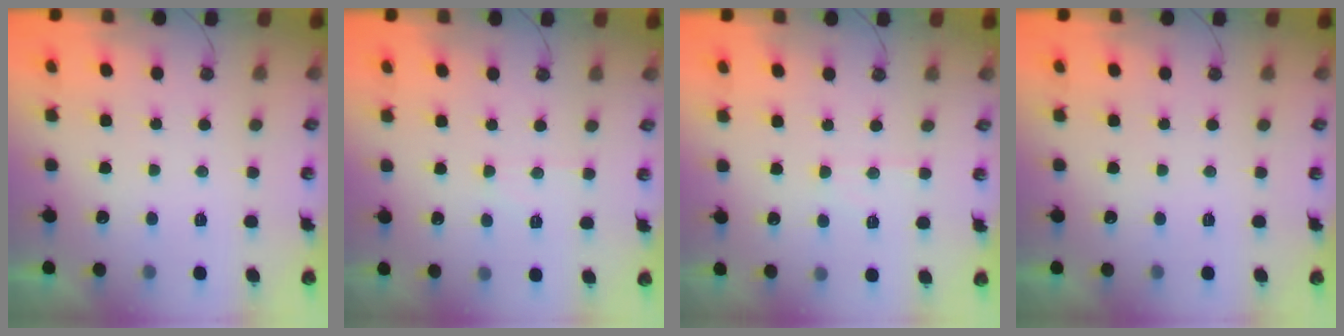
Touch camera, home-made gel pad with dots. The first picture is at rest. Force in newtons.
{"total": 5.3, "press": 5.3, "slide": 0.5}
{"total": 5.3, "press": 5.3, "slide": 0.4}
{"total": 0.0}